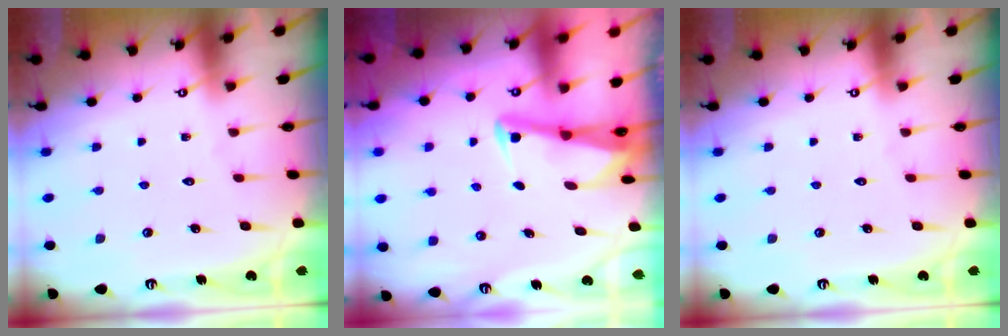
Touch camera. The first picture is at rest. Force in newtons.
{"total": 2.8, "press": 2.8, "slide": 0.4}
{"total": 0.0}